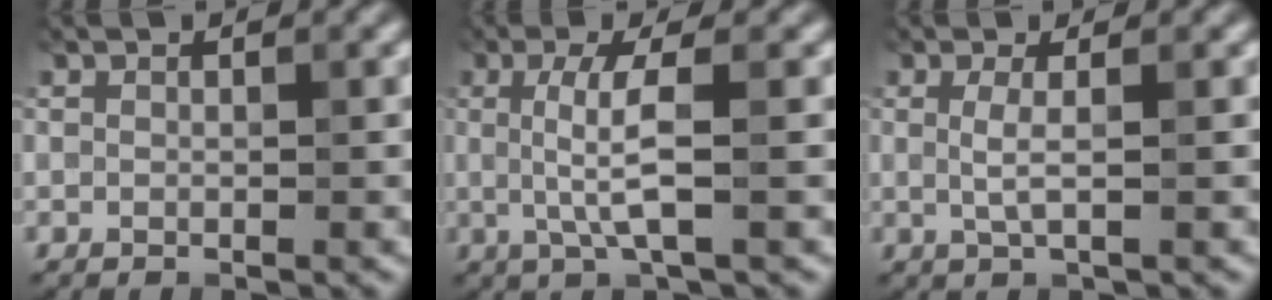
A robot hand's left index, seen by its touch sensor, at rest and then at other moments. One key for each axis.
{"total": 4.0, "fx": 0.1, "fy": 0.6, "fz": 3.9, "tx": -0.081, "ty": 0.002, "tz": 0.002}
{"total": 1.8, "fx": 0.1, "fy": 0.2, "fz": 1.8, "tx": -0.038, "ty": -0.001, "tz": 0.000}